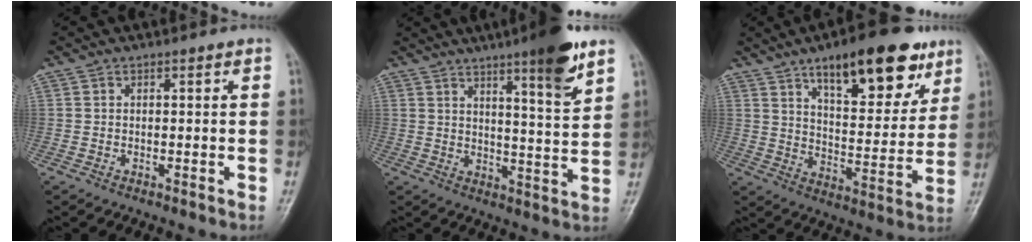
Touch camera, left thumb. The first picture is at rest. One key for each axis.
{"total": 11.5, "fx": 7.3, "fy": 1.3, "fz": 8.8, "tx": -0.118, "ty": -0.044, "tz": 0.105}
{"total": 20.1, "fx": 11.9, "fy": 7.8, "fz": 14.2, "tx": -0.161, "ty": -0.051, "tz": 0.184}